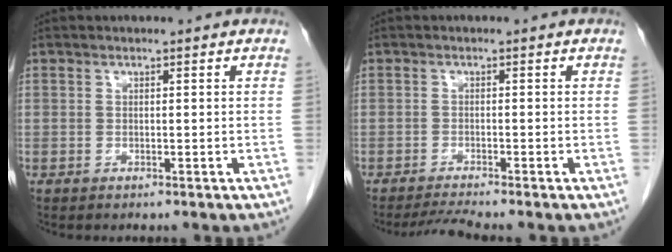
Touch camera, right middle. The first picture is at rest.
{"total": 2.6, "force": [-2.4, -1.1, 0.6], "torque": [-0.021, -0.016, -0.045]}